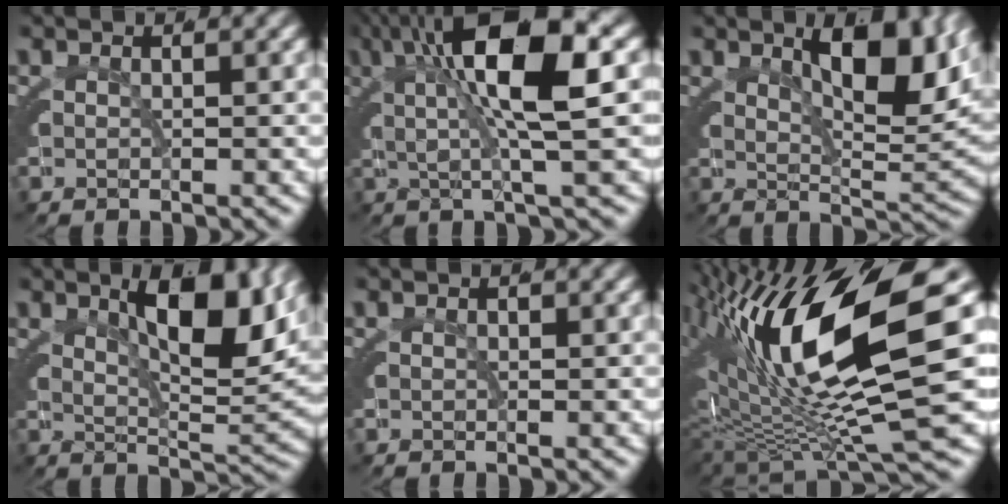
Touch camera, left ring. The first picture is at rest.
{"total": 9.7, "force": [2.7, 2.2, 9.0], "torque": [-0.146, 0.022, 0.035]}
{"total": 7.0, "force": [3.2, 1.4, 6.1], "torque": [-0.073, -0.003, 0.054]}
{"total": 7.6, "force": [3.2, 1.6, 6.8], "torque": [-0.089, -0.001, 0.053]}
{"total": 0.0}
{"total": 18.0, "force": [1.6, 8.3, 15.8], "torque": [-0.255, 0.014, 0.028]}